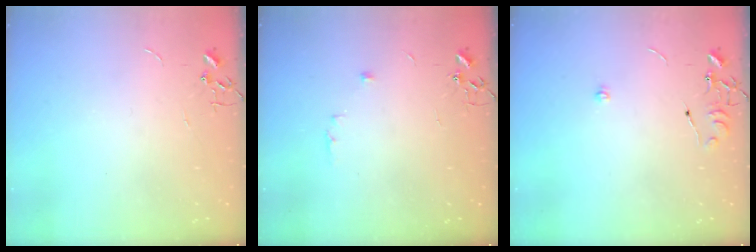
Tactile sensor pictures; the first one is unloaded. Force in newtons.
{"total": 5.3, "press": 5.1, "slide": 1.3}
{"total": 6.4, "press": 6.4, "slide": 0.7}